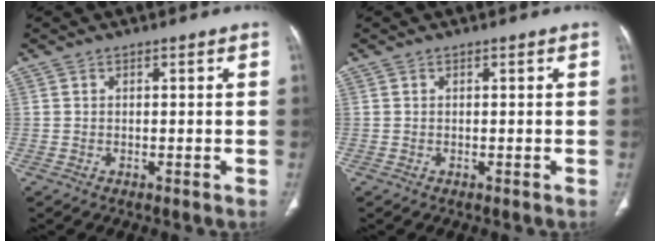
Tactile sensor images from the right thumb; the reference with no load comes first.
{"total": 0.0}